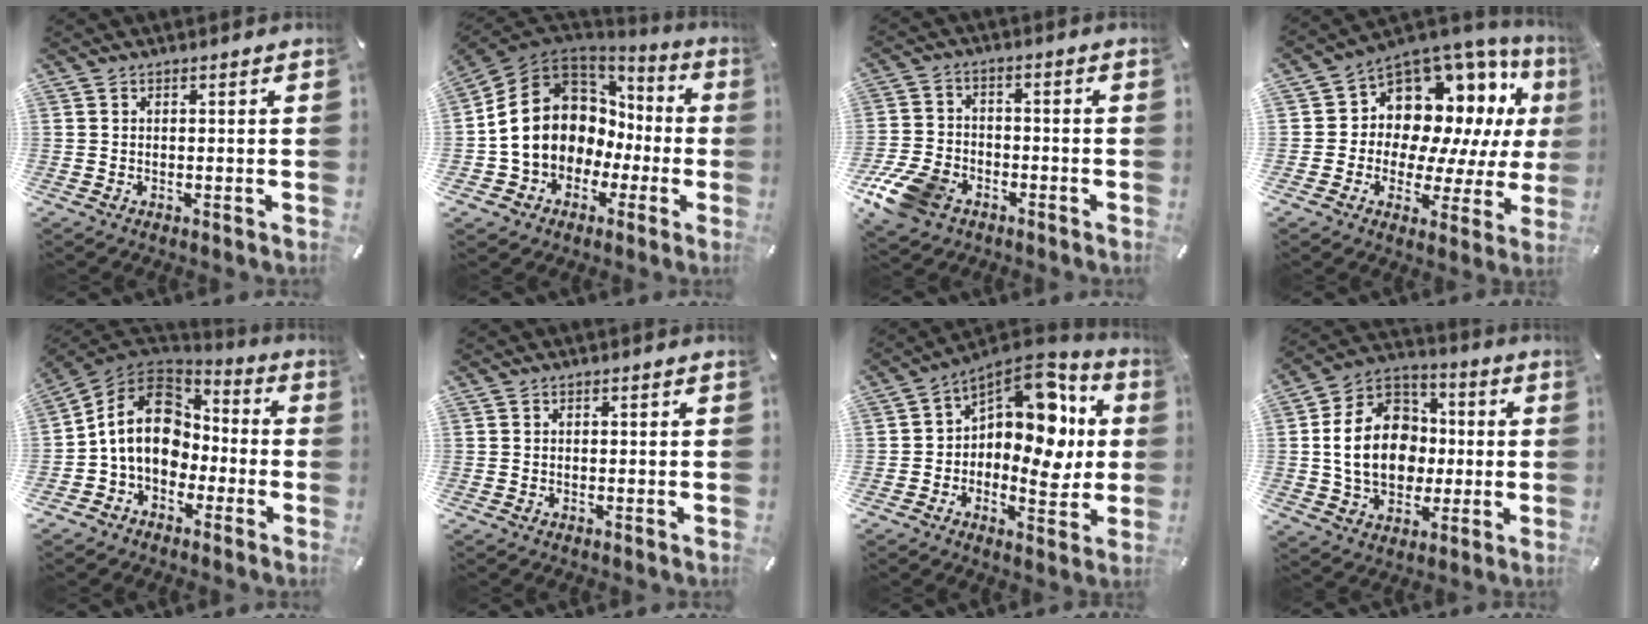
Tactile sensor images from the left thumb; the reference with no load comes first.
{"total": 15.1, "force": [0.4, 13.1, 7.4], "torque": [-0.169, -0.006, 0.012]}
{"total": 11.0, "force": [-6.2, 7.3, 5.4], "torque": [-0.120, 0.033, -0.114]}
{"total": 12.4, "force": [6.1, 9.5, 5.2], "torque": [-0.090, -0.077, 0.114]}
{"total": 15.1, "force": [-0.6, 12.1, 9.0], "torque": [-0.177, 0.027, -0.009]}
{"total": 0.0}
{"total": 13.2, "force": [3.5, 8.9, 9.1], "torque": [-0.123, -0.036, 0.062]}
{"total": 17.5, "force": [-1.0, 14.1, 10.2], "torque": [-0.214, 0.014, -0.019]}